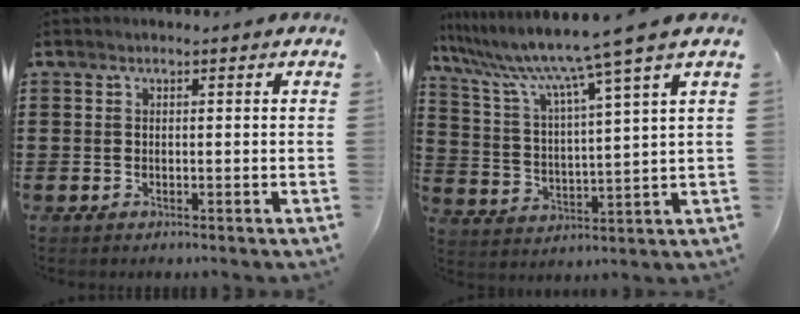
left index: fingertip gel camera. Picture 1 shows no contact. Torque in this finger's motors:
{"motor_torque": [1.55, -0.59, 1.05, 0.21]}